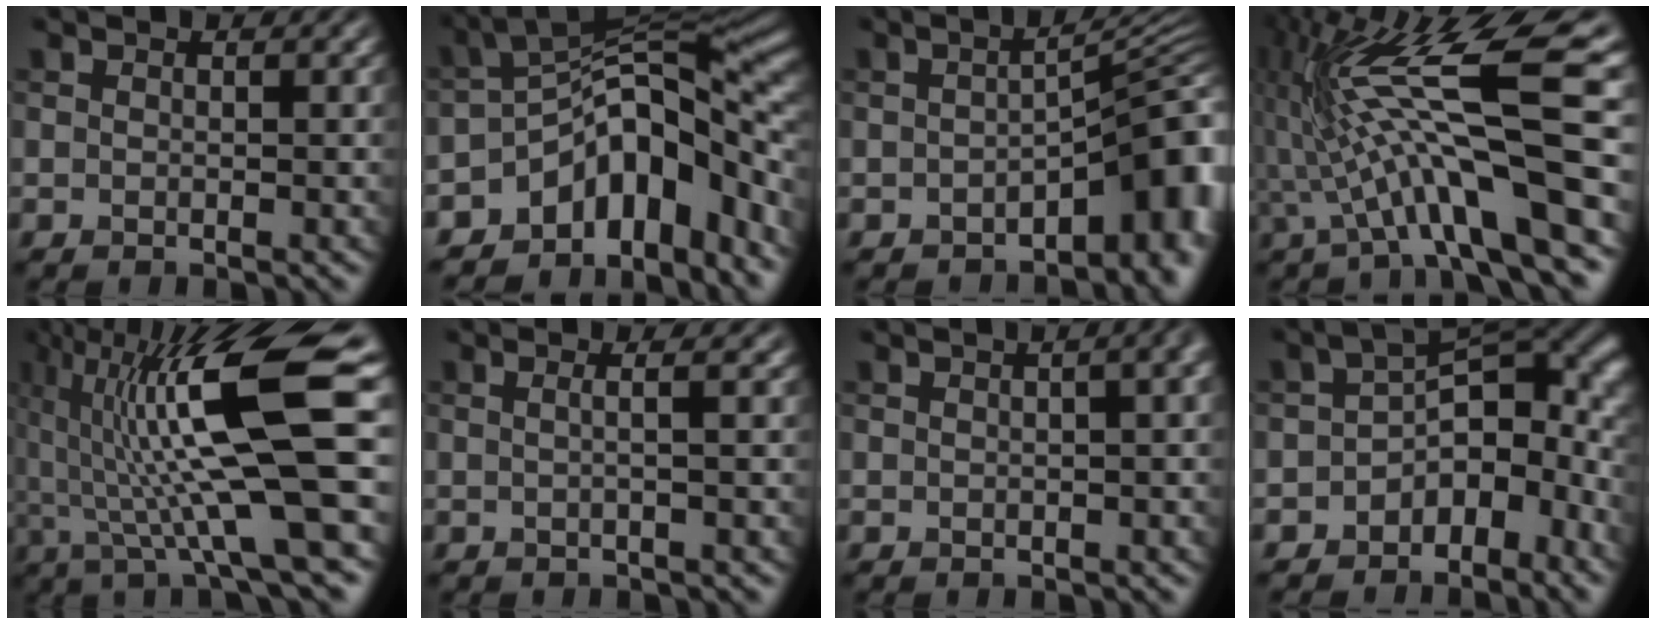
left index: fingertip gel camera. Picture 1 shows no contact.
{"total": 11.4, "force": [-6.2, 5.7, 7.7], "torque": [-0.093, 0.005, -0.107]}
{"total": 8.4, "force": [-3.2, 3.1, 7.0], "torque": [-0.073, 0.002, -0.049]}
{"total": 12.6, "force": [-0.8, 2.2, 12.4], "torque": [-0.222, 0.020, -0.009]}
{"total": 14.2, "force": [2.2, 2.6, 13.7], "torque": [-0.239, 0.014, 0.041]}
{"total": 2.3, "force": [0.4, 1.1, 2.0], "torque": [-0.015, -0.001, -0.021]}
{"total": 7.2, "force": [1.3, 3.8, 6.0], "torque": [-0.023, 0.038, -0.008]}
{"total": 9.2, "force": [-2.8, 5.6, 6.8], "torque": [-0.067, 0.004, -0.056]}